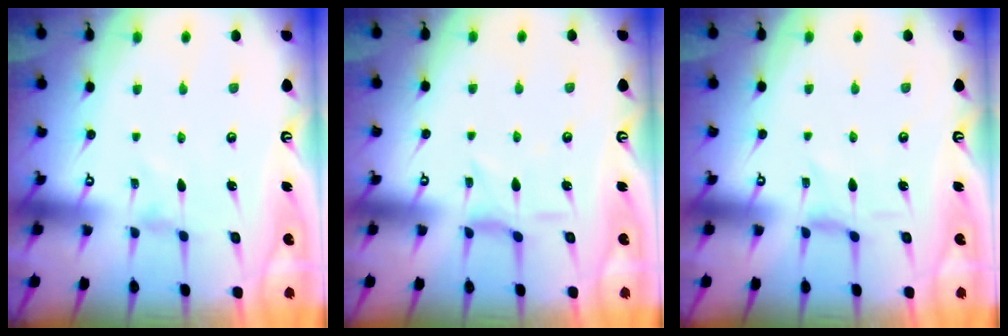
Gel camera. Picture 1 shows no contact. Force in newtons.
{"total": 2.8, "press": 2.7, "slide": 0.6}
{"total": 1.0, "press": 0.9, "slide": 0.3}